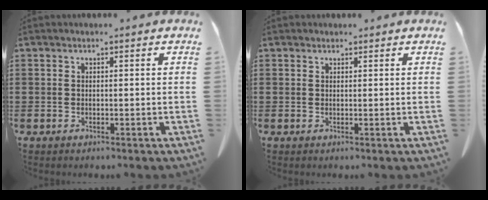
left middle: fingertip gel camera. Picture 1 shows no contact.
{"total": 0.8, "force": [0.7, 0.4, 0.1], "torque": [-0.004, 0.001, 0.014]}